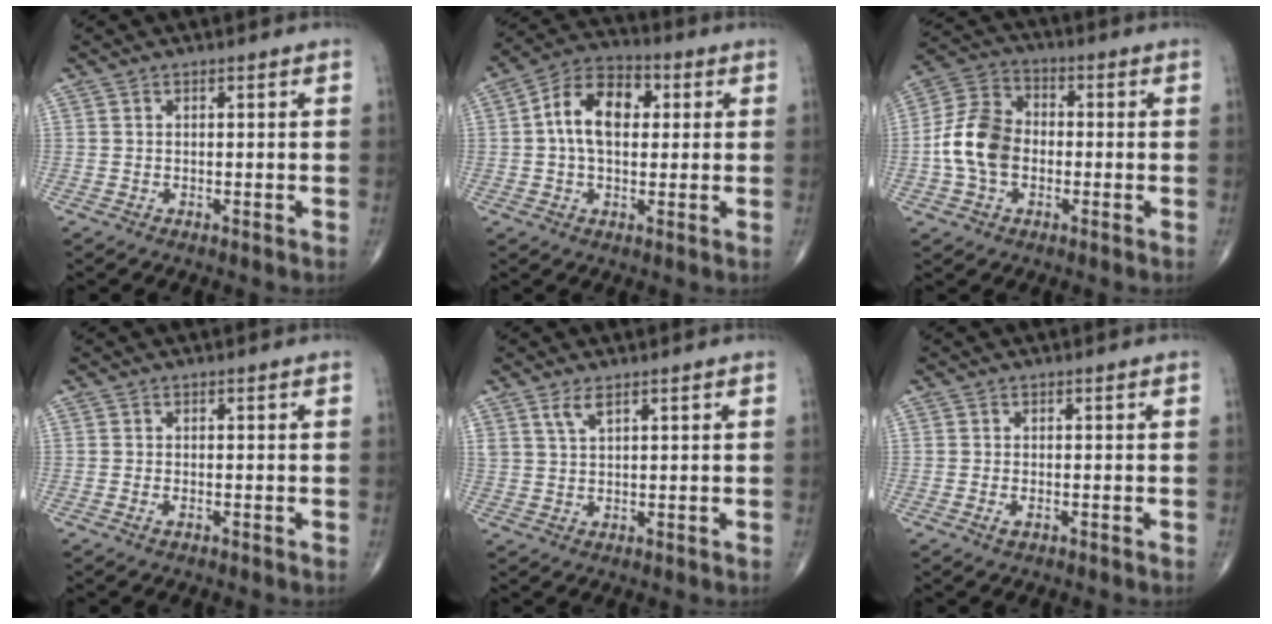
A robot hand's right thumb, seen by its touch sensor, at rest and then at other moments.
{"total": 11.8, "force": [1.7, 7.4, 9.0], "torque": [-0.146, 0.024, 0.020]}
{"total": 11.5, "force": [-1.6, 8.3, 7.8], "torque": [-0.142, 0.031, -0.040]}
{"total": 0.7, "force": [-0.4, 0.2, 0.5], "torque": [-0.009, 0.001, -0.007]}
{"total": 2.7, "force": [1.8, 0.9, 1.9], "torque": [-0.039, -0.005, 0.041]}
{"total": 1.1, "force": [-0.5, 0.5, 0.8], "torque": [-0.015, -0.001, -0.011]}